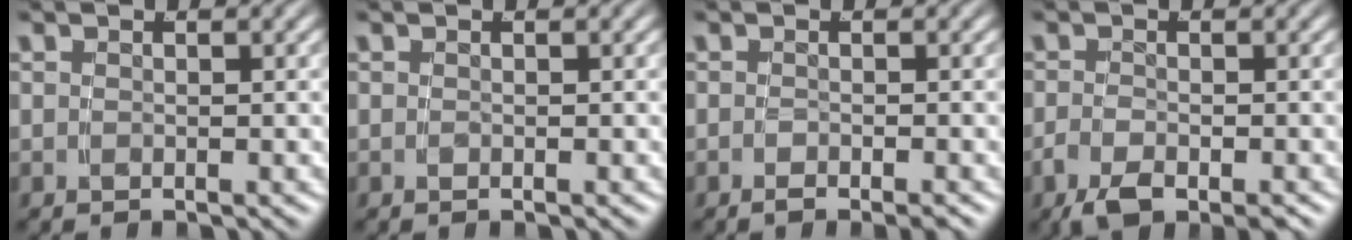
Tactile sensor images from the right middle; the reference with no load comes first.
{"total": 0.5, "force": [-0.4, -0.3, 0.1], "torque": [-0.005, -0.004, -0.001]}
{"total": 1.3, "force": [-1.1, -0.3, 0.7], "torque": [-0.014, -0.007, -0.015]}
{"total": 3.2, "force": [-2.0, 1.2, 2.1], "torque": [-0.044, -0.019, -0.025]}